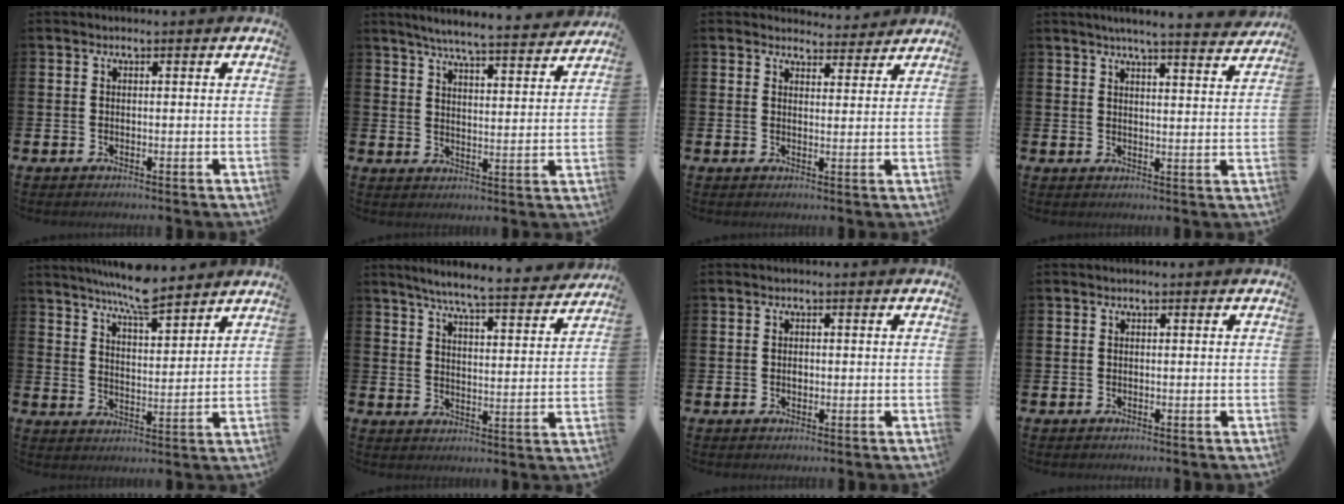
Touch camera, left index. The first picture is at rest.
{"total": 6.3, "force": [6.1, -0.1, 1.8], "torque": [-0.043, -0.047, 0.102]}
{"total": 3.4, "force": [3.3, 0.8, -0.1], "torque": [0.005, -0.020, 0.058]}
{"total": 5.3, "force": [5.0, -0.6, 1.4], "torque": [-0.031, -0.029, 0.086]}
{"total": 7.2, "force": [6.8, 0.4, 2.1], "torque": [-0.057, -0.037, 0.122]}
{"total": 6.8, "force": [6.4, 0.0, 2.4], "torque": [-0.064, -0.045, 0.108]}
{"total": 0.8, "force": [-0.1, 0.6, 0.6], "torque": [-0.002, 0.001, -0.005]}
{"total": 0.0}